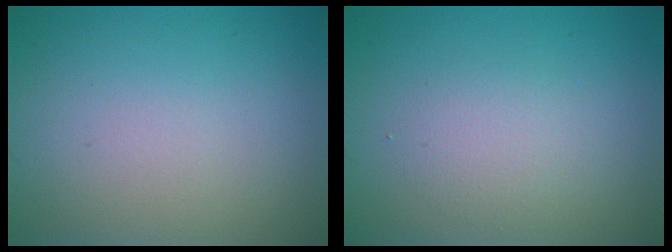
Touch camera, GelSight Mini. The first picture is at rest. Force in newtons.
{"total": 1.9, "press": 1.9, "slide": 0.1}